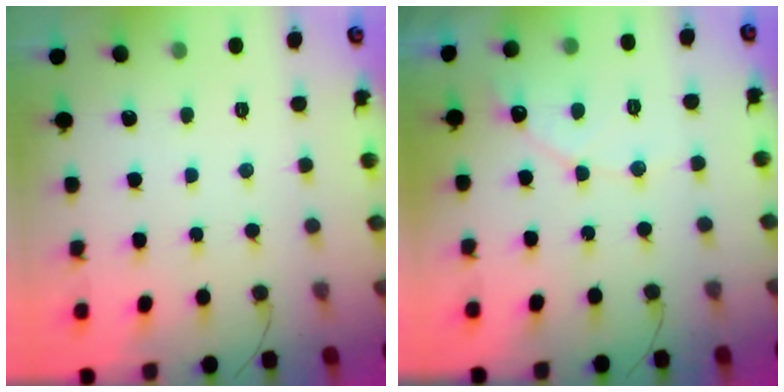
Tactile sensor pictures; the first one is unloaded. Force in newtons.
{"total": 6.3, "press": 6.3, "slide": 0.3}